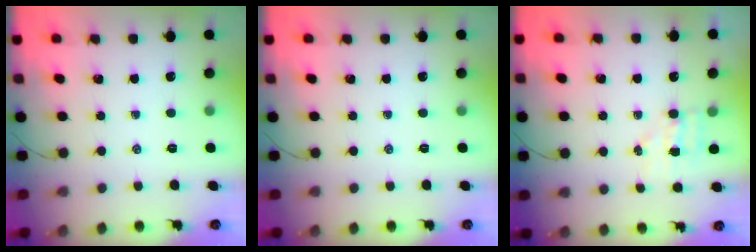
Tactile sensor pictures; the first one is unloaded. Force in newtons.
{"total": 0.0}
{"total": 3.8, "press": 3.7, "slide": 0.8}